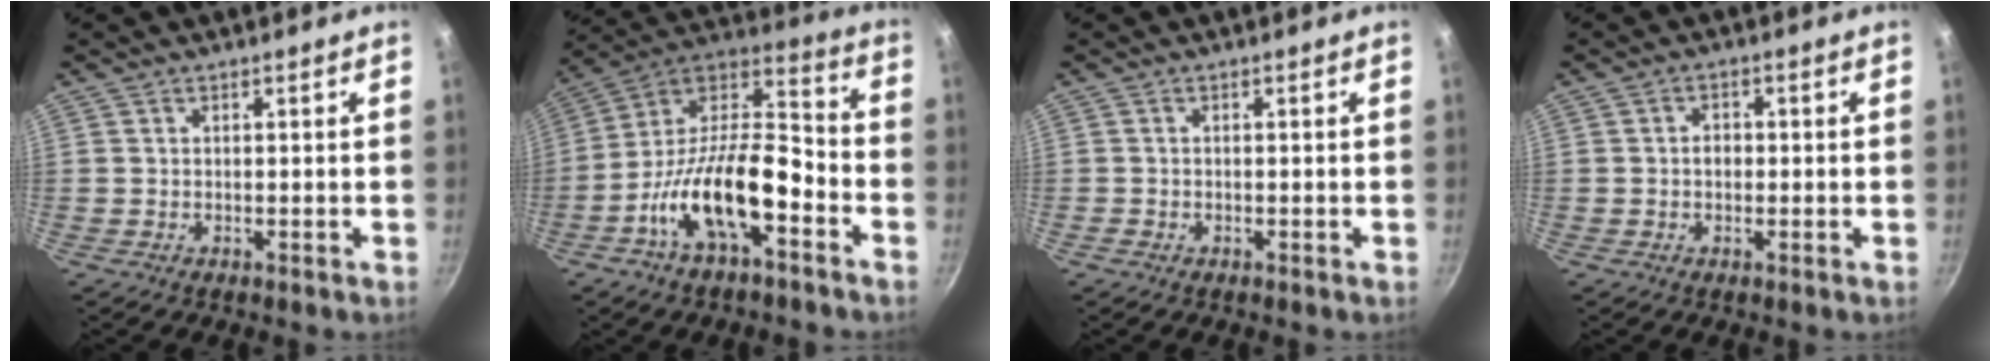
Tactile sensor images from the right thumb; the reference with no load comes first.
{"total": 19.1, "force": [-7.8, 8.1, 15.5], "torque": [-0.258, 0.060, -0.157]}
{"total": 0.0}
{"total": 2.4, "force": [-0.2, 1.9, 1.4], "torque": [-0.011, 0.008, -0.005]}